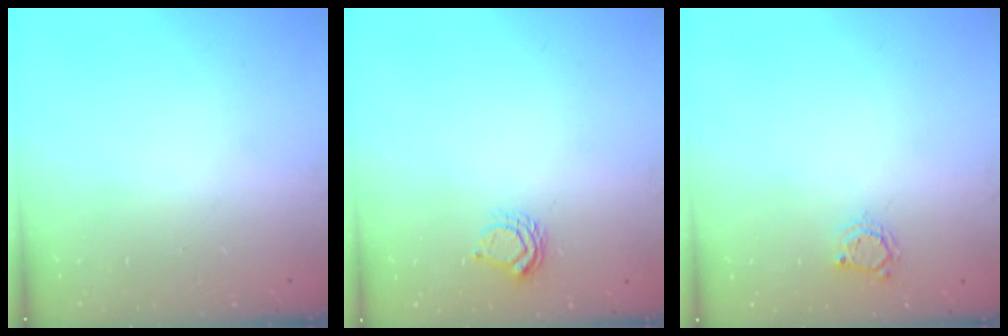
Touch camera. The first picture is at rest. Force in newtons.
{"total": 4.8, "press": 4.8, "slide": 0.6}
{"total": 2.9, "press": 2.9, "slide": 0.3}